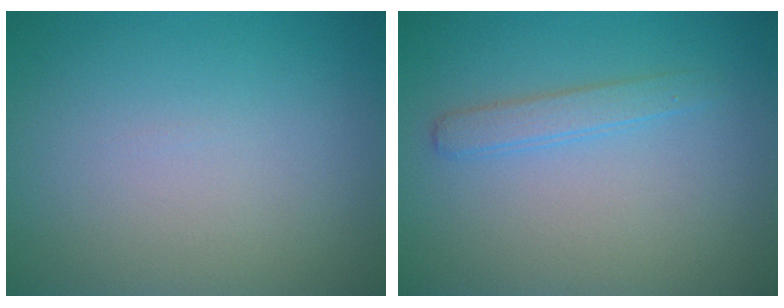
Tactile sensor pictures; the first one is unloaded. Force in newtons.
{"total": 1.7, "press": 1.7, "slide": 0.1}